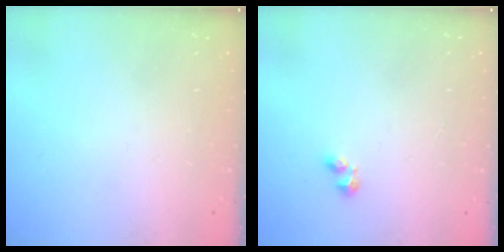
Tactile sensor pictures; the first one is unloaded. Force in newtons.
{"total": 2.2, "press": 2.1, "slide": 0.6}